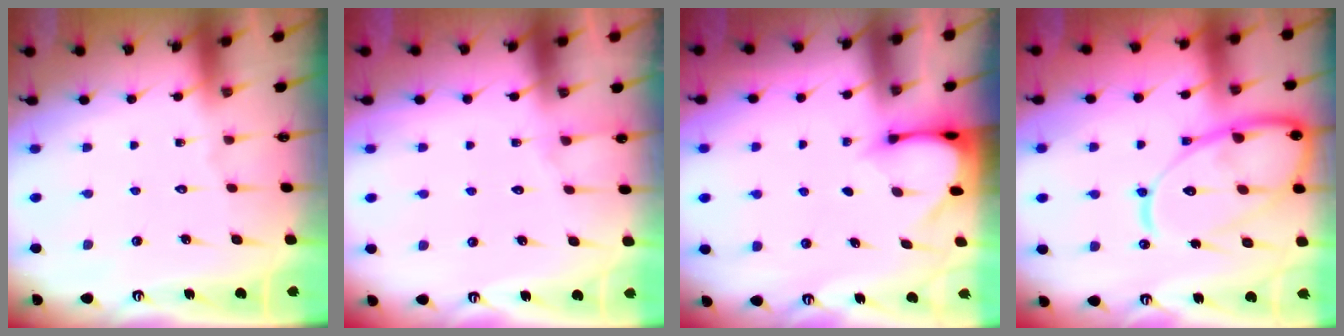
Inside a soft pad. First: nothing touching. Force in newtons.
{"total": 5.4, "press": 5.4, "slide": 0.5}
{"total": 3.5, "press": 3.4, "slide": 0.2}
{"total": 19.1, "press": 19.0, "slide": 1.9}